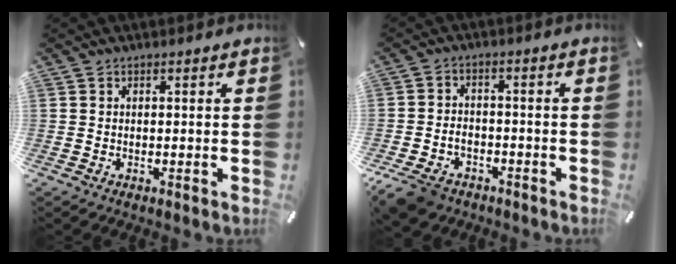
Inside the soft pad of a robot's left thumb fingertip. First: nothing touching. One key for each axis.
{"total": 6.3, "fx": -3.9, "fy": 4.3, "fz": 2.5, "tx": -0.063, "ty": 0.016, "tz": -0.075}